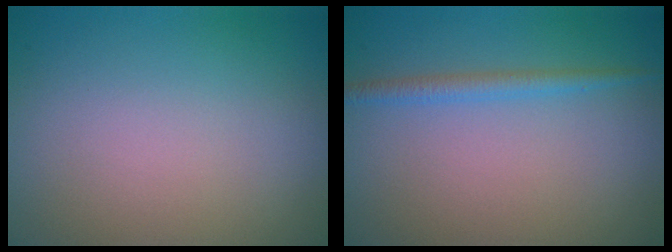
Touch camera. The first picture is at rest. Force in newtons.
{"total": 1.5, "press": 1.5, "slide": 0.1}